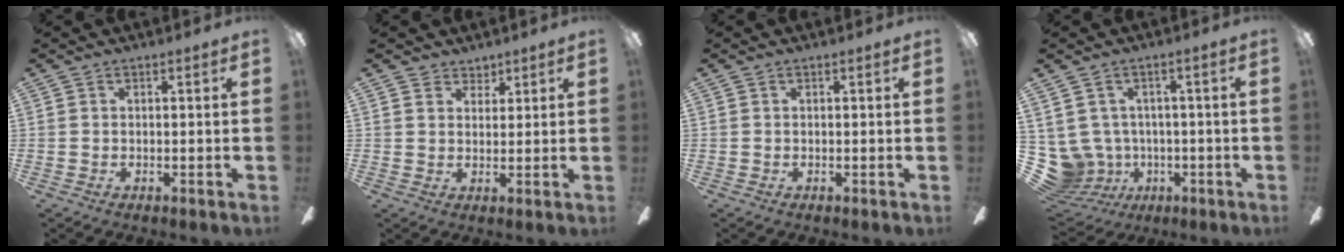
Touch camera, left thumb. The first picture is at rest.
{"total": 3.3, "force": [2.6, 2.1, -0.1], "torque": [0.006, -0.010, 0.046]}
{"total": 0.0}
{"total": 9.2, "force": [-0.7, 8.7, 2.9], "torque": [-0.122, -0.002, -0.006]}